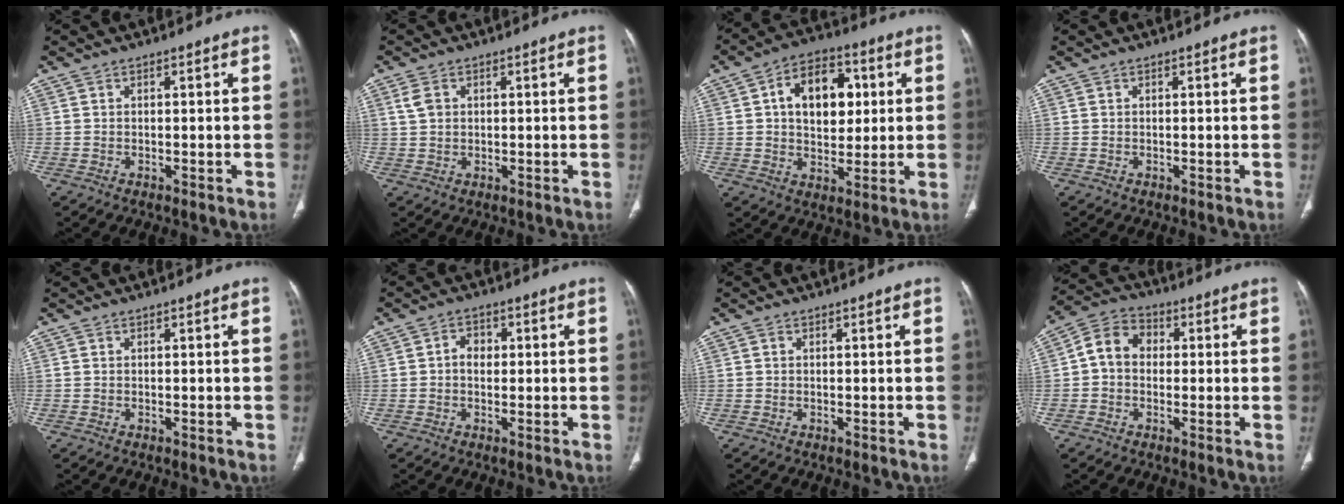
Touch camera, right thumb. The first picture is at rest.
{"total": 2.8, "force": [1.0, 2.0, 1.7], "torque": [-0.033, 0.002, 0.025]}
{"total": 13.6, "force": [2.9, 9.0, 9.9], "torque": [-0.113, 0.006, 0.042]}
{"total": 0.0}
{"total": 0.0}
{"total": 3.1, "force": [0.1, 2.4, 2.0], "torque": [-0.020, 0.010, -0.004]}
{"total": 0.0}
{"total": 7.4, "force": [0.1, 6.0, 4.3], "torque": [-0.060, 0.024, -0.012]}